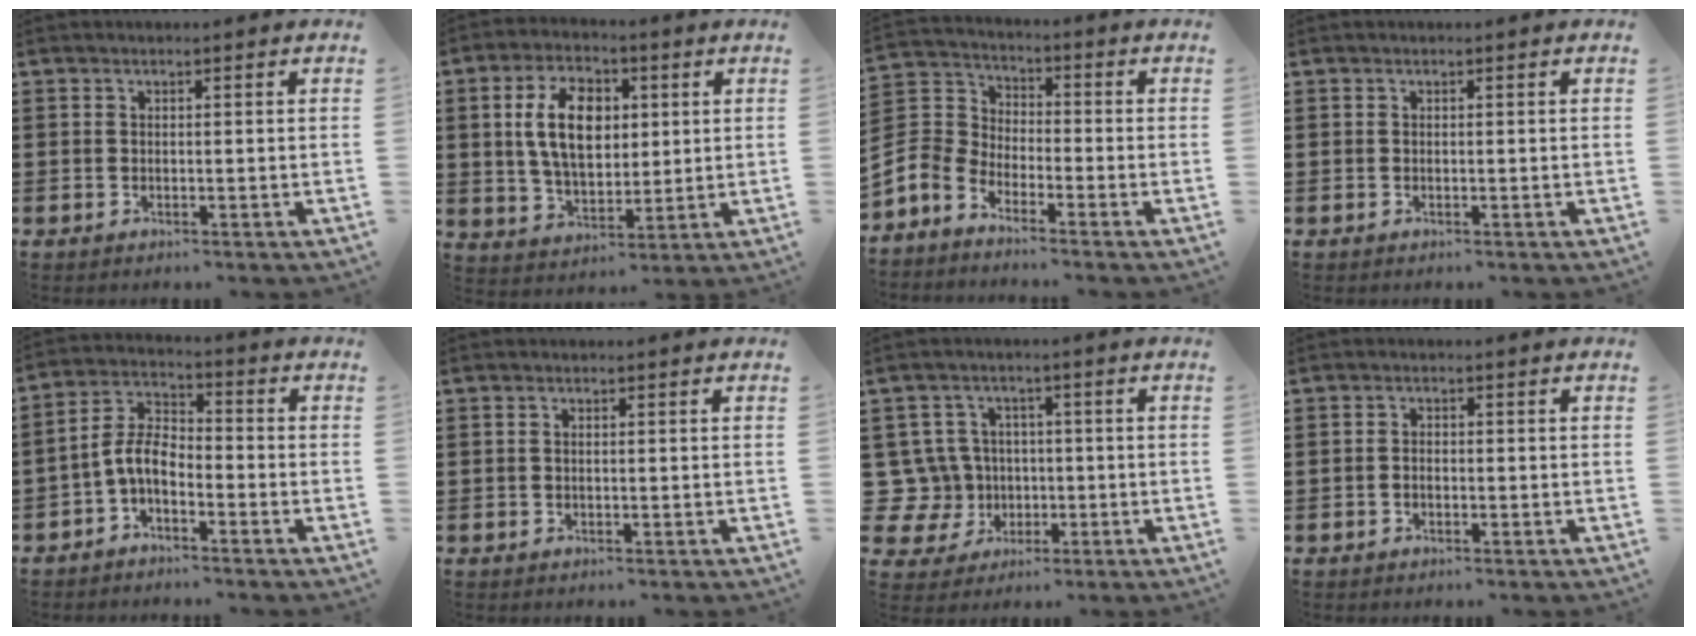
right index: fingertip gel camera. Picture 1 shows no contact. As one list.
[{"total": 10.4, "force": [2.1, 6.3, 8.0], "torque": [-0.177, 0.010, 0.031]}, {"total": 4.3, "force": [-3.6, 2.3, 0.7], "torque": [-0.050, -0.008, -0.084]}, {"total": 0.0}, {"total": 5.4, "force": [-2.8, 2.5, 4.0], "torque": [-0.104, 0.003, -0.063]}, {"total": 0.0}, {"total": 8.0, "force": [-0.3, 7.6, 2.4], "torque": [-0.110, 0.007, -0.004]}, {"total": 0.9, "force": [-0.5, 0.5, 0.4], "torque": [-0.010, -0.002, -0.010]}]